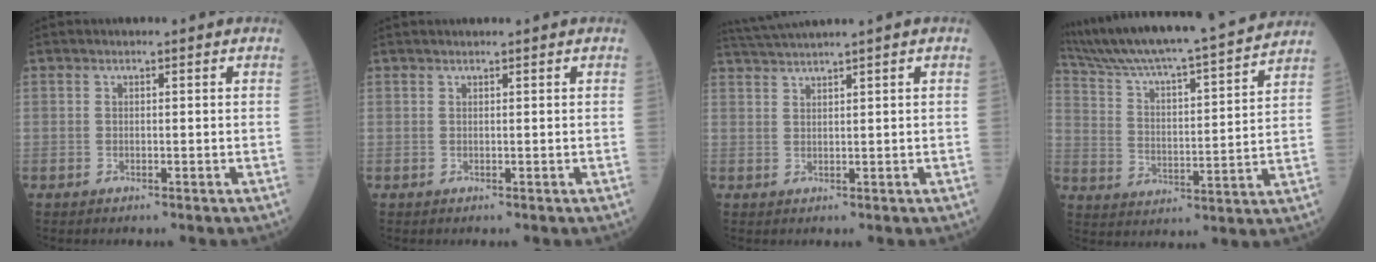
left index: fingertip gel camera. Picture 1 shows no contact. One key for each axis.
{"total": 1.5, "fx": 1.3, "fy": -0.2, "fz": 0.6, "tx": -0.009, "ty": 0.016, "tz": 0.026}
{"total": 4.2, "fx": 3.5, "fy": -1.7, "fz": 1.6, "tx": -0.038, "ty": 0.010, "tz": 0.073}
{"total": 22.4, "fx": 20.0, "fy": 0.4, "fz": 10.0, "tx": -0.175, "ty": -0.005, "tz": 0.306}